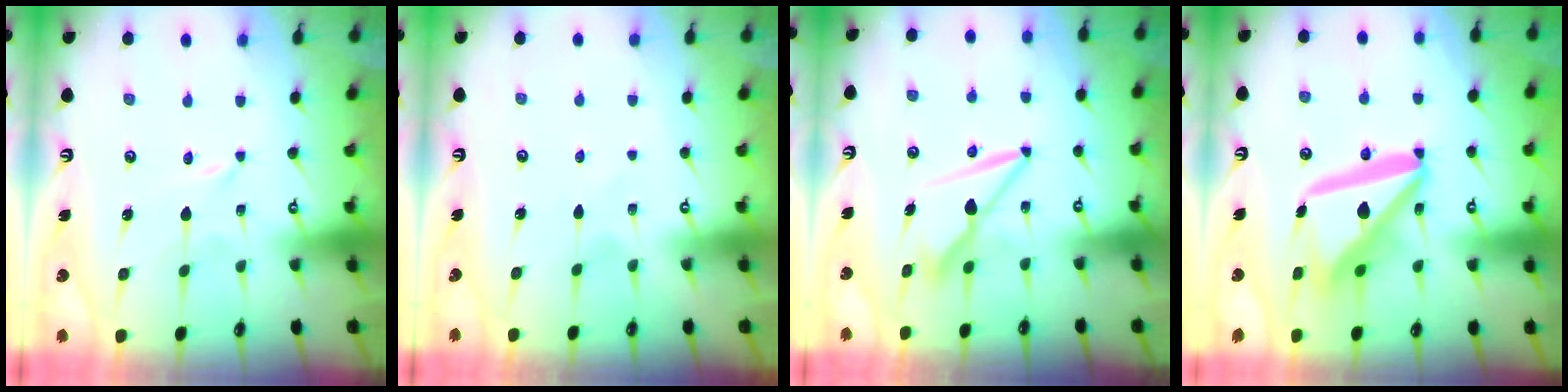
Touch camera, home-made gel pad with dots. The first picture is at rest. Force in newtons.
{"total": 0.9, "press": 0.8, "slide": 0.1}
{"total": 8.1, "press": 8.0, "slide": 1.3}
{"total": 17.1, "press": 17.0, "slide": 2.1}